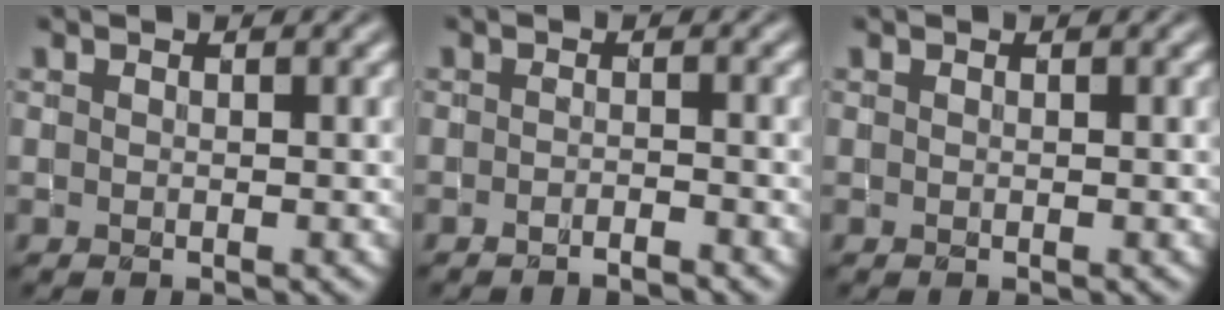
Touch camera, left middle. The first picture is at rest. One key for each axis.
{"total": 1.5, "fx": -1.3, "fy": 0.1, "fz": 0.7, "tx": -0.006, "ty": -0.002, "tz": -0.025}
{"total": 0.0}